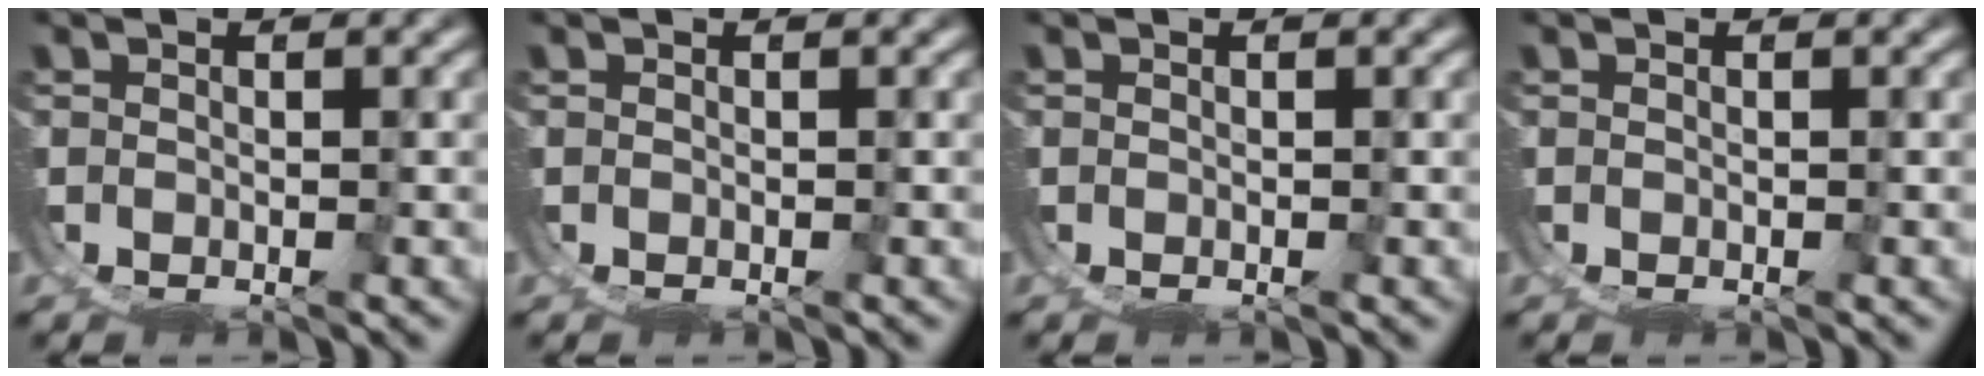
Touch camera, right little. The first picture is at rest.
{"total": 0.0}
{"total": 0.0}
{"total": 0.0}